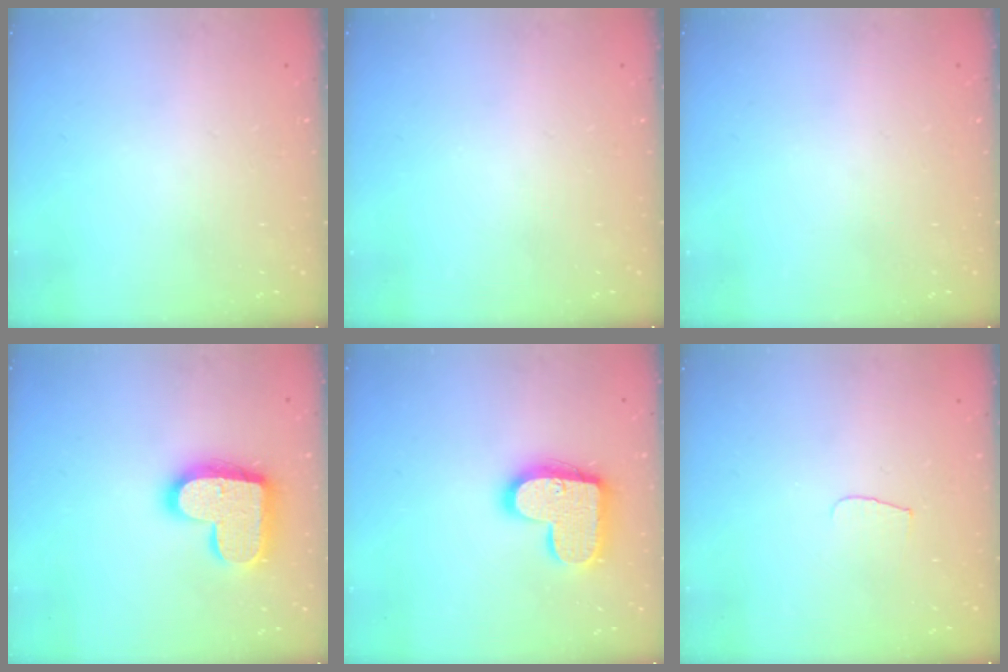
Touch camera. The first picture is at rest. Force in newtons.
{"total": 0.0}
{"total": 0.0}
{"total": 17.6, "press": 17.5, "slide": 1.0}
{"total": 17.1, "press": 17.1, "slide": 1.0}
{"total": 4.3, "press": 4.2, "slide": 0.4}